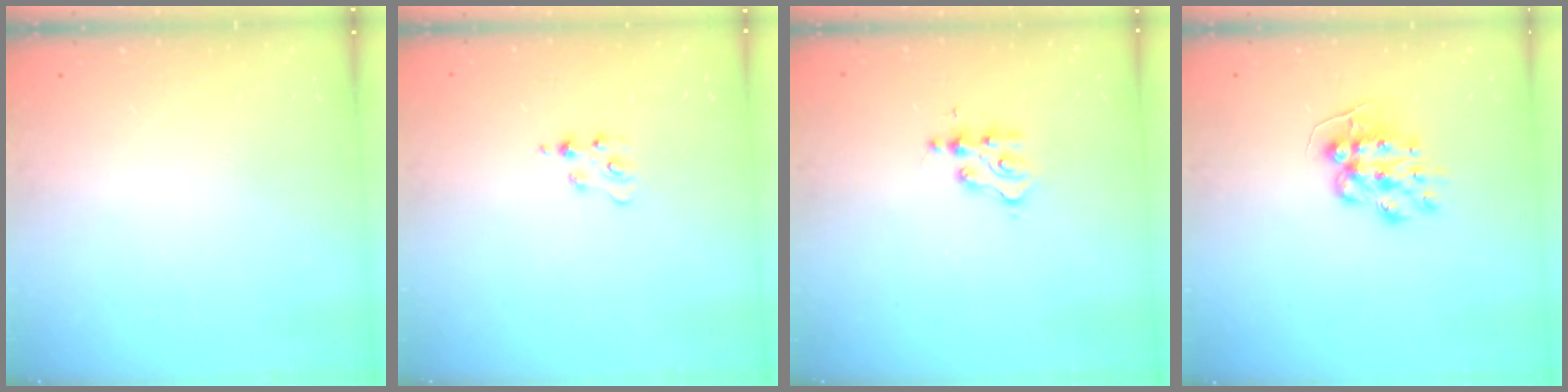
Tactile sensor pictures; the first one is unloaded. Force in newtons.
{"total": 2.3, "press": 2.3, "slide": 0.5}
{"total": 3.0, "press": 3.0, "slide": 0.2}
{"total": 9.6, "press": 9.5, "slide": 0.9}